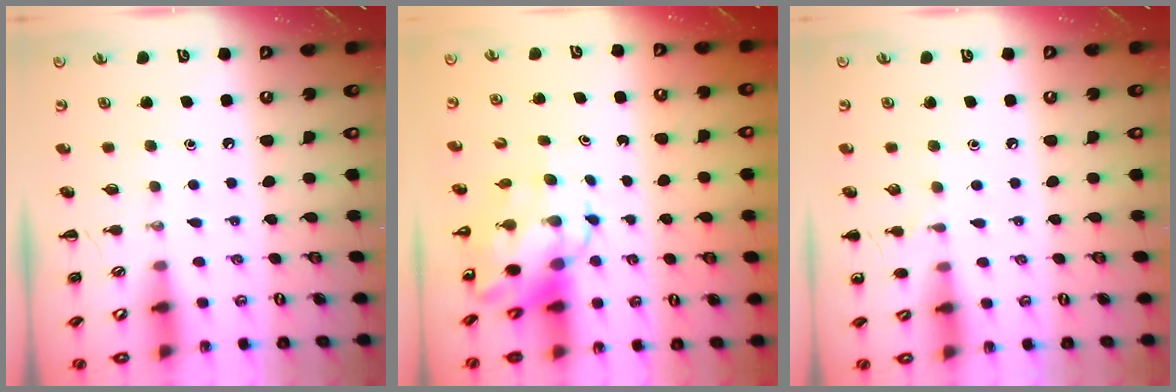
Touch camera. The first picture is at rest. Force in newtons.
{"total": 8.9, "press": 8.5, "slide": 2.7}
{"total": 4.5, "press": 4.2, "slide": 1.6}